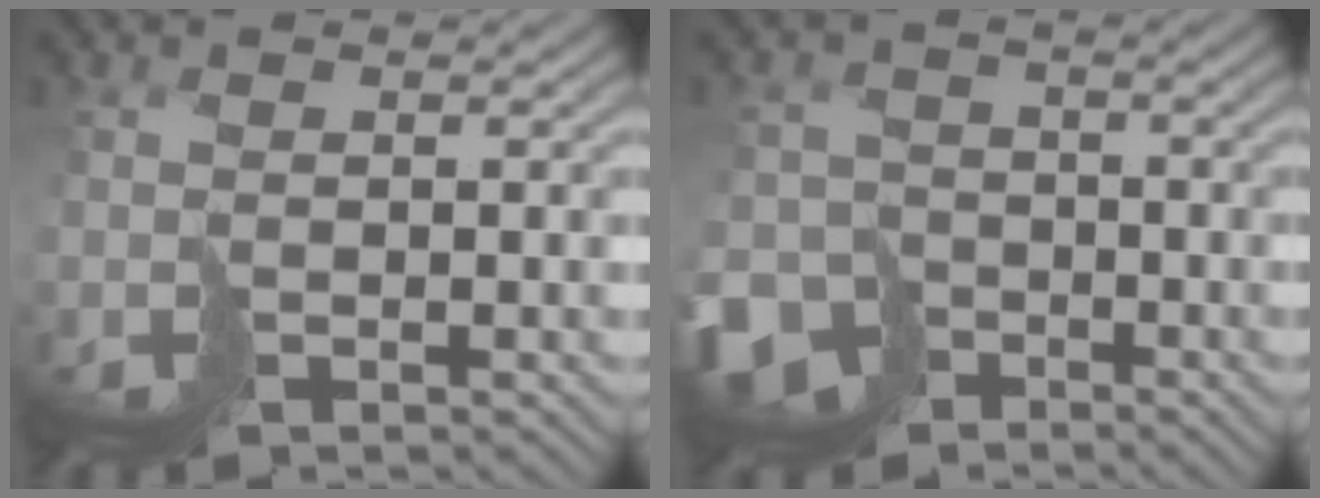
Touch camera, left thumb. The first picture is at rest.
{"total": 7.8, "force": [-5.3, 5.5, 1.6], "torque": [-0.037, -0.032, -0.096]}